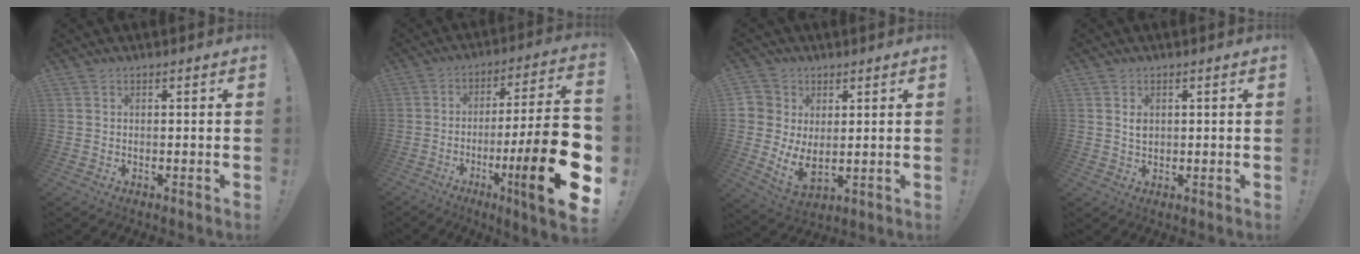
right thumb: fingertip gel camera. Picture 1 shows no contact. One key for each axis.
{"total": 24.8, "fx": -7.0, "fy": 3.4, "fz": 23.6, "tx": -0.360, "ty": 0.019, "tz": -0.111}
{"total": 6.7, "fx": 2.0, "fy": 5.3, "fz": 3.6, "tx": -0.067, "ty": -0.030, "tz": 0.043}
{"total": 2.5, "fx": 0.9, "fy": 2.0, "fz": 1.1, "tx": 0.001, "ty": -0.010, "tz": 0.013}